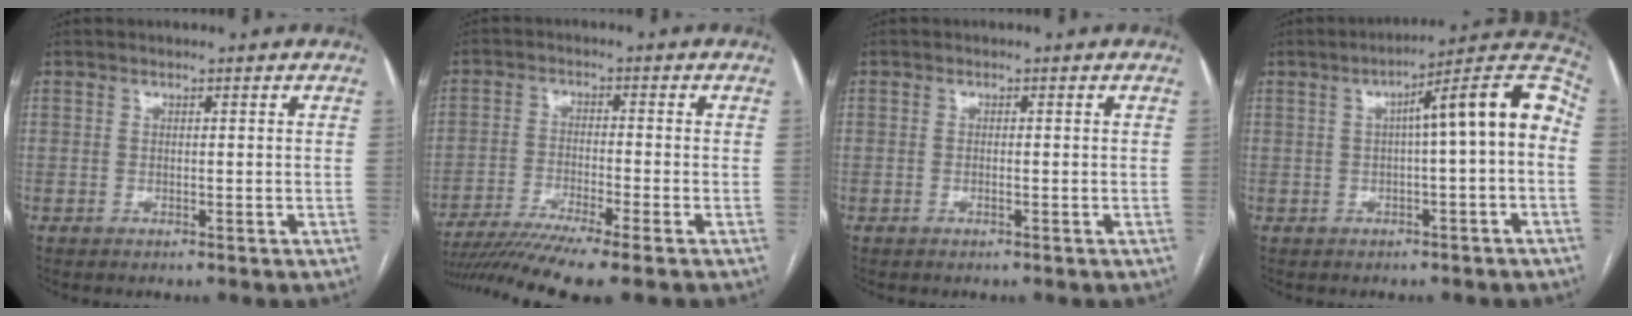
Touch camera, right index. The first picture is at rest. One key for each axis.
{"total": 10.8, "fx": -8.8, "fy": -1.4, "fz": 6.1, "tx": -0.088, "ty": -0.026, "tz": -0.142}
{"total": 0.5, "fx": -0.2, "fy": 0.0, "fz": 0.5, "tx": -0.010, "ty": 0.000, "tz": -0.003}
{"total": 11.3, "fx": 0.5, "fy": 1.0, "fz": 11.3, "tx": -0.154, "ty": 0.042, "tz": 0.003}